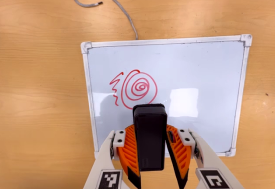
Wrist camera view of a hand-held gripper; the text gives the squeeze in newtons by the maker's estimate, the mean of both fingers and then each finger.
{"total": 7.6, "left": 6.8, "right": 8.3}